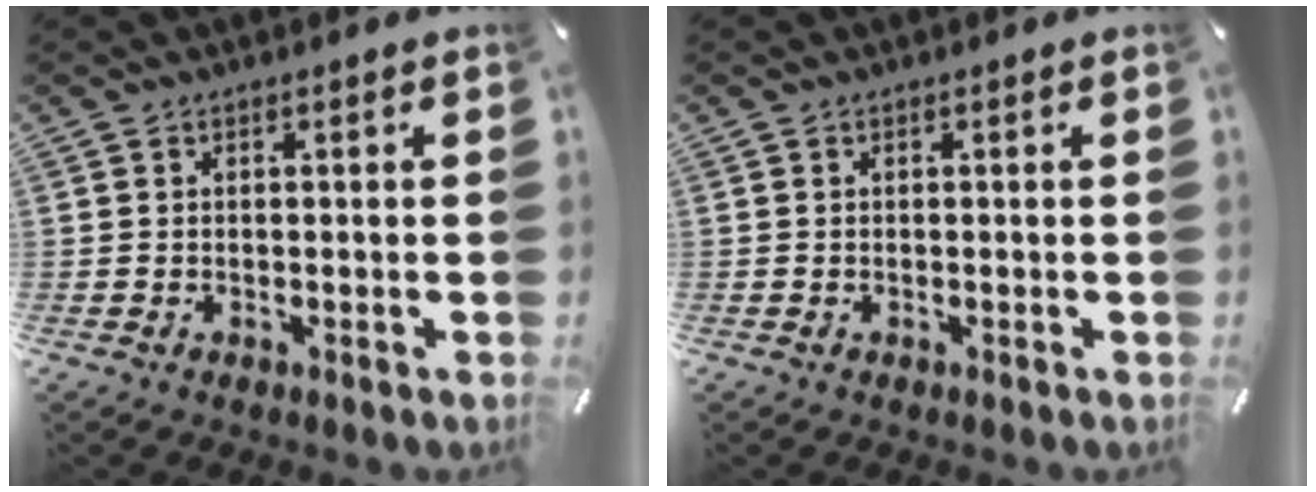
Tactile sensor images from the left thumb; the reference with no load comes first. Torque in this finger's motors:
{"motor_torque": [-0.23, -0.37, -0.03, 0.16, 0.00]}